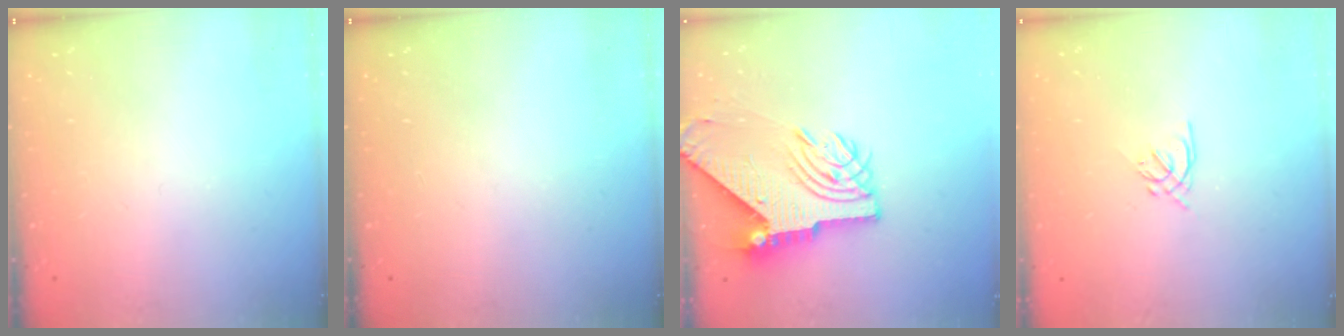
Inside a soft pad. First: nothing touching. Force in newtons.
{"total": 0.0}
{"total": 9.4, "press": 9.4, "slide": 1.1}
{"total": 1.3, "press": 1.1, "slide": 0.6}